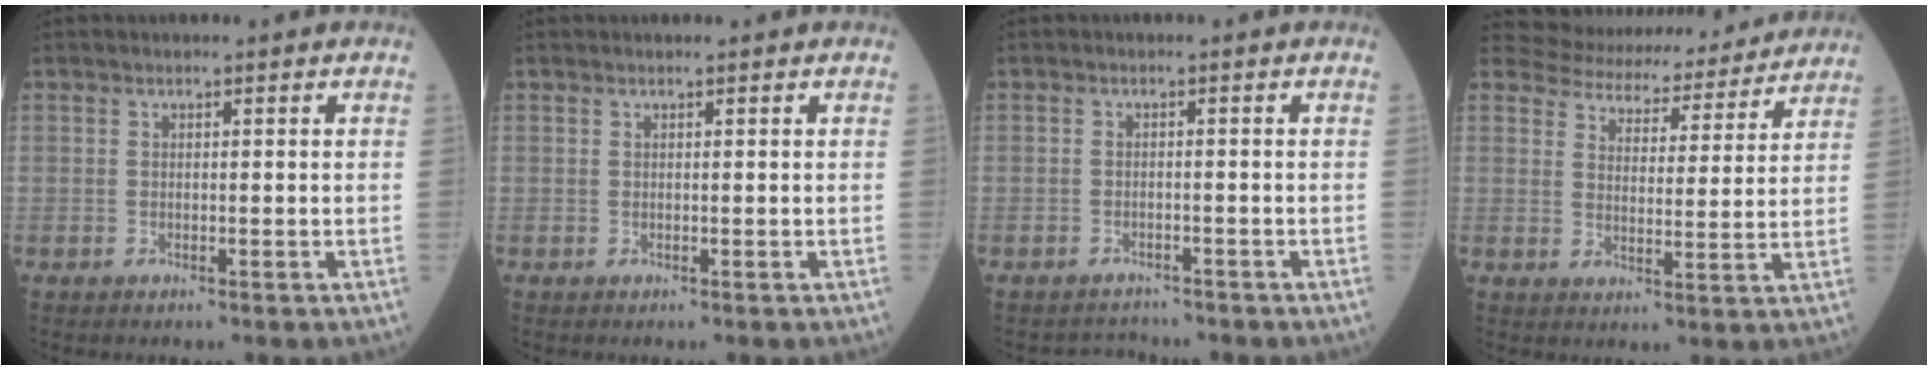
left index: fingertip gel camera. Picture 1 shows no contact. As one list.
[{"total": 0.0}, {"total": 2.5, "force": [-2.3, 0.4, -0.9], "torque": [0.016, -0.008, -0.036]}, {"total": 15.8, "force": [15.1, 4.0, 2.5], "torque": [-0.031, 0.003, 0.186]}]